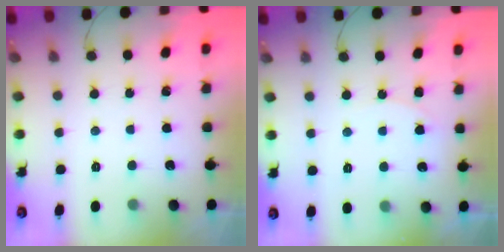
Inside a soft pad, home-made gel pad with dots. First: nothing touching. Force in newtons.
{"total": 4.2, "press": 4.2, "slide": 0.4}